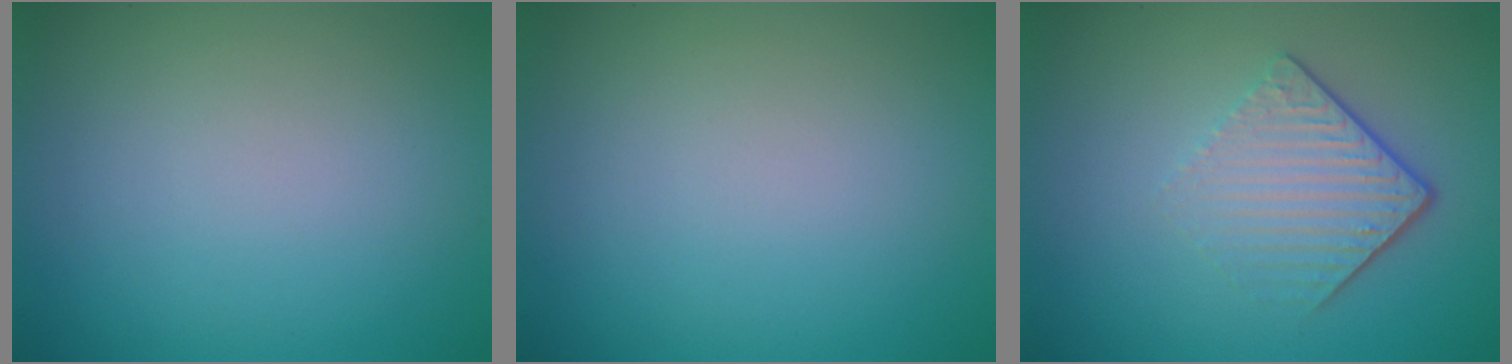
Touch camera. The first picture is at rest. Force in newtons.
{"total": 0.0}
{"total": 4.3, "press": 2.9, "slide": 3.2}